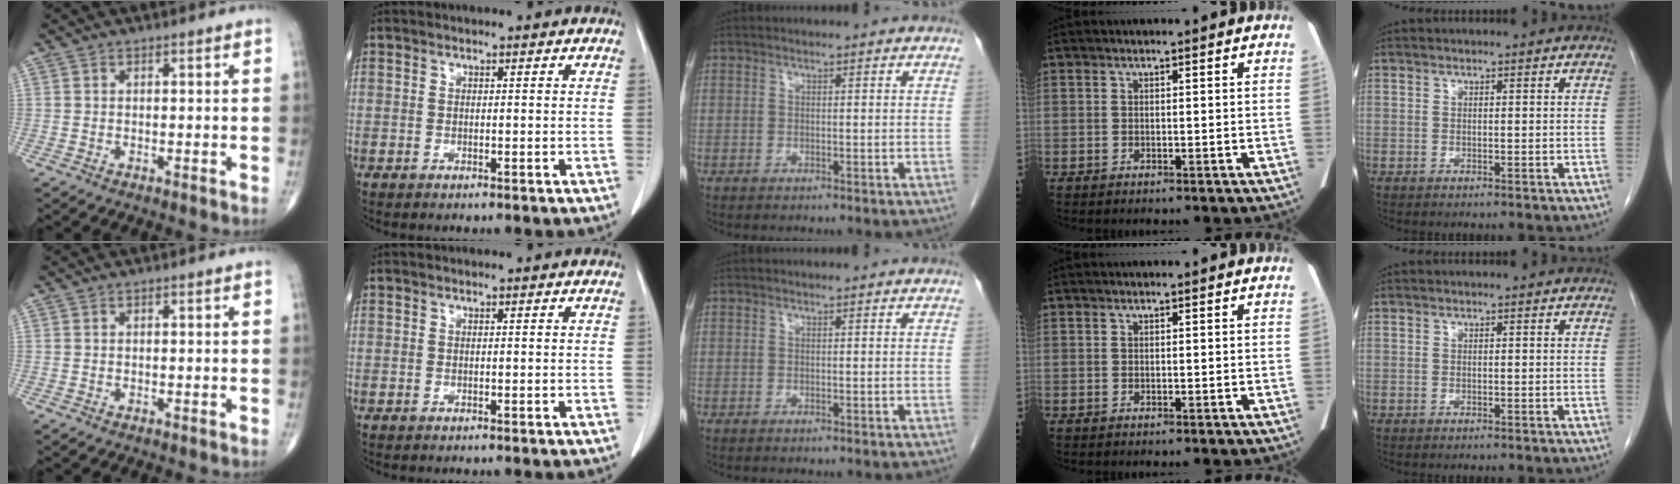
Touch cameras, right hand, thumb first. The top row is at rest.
{}